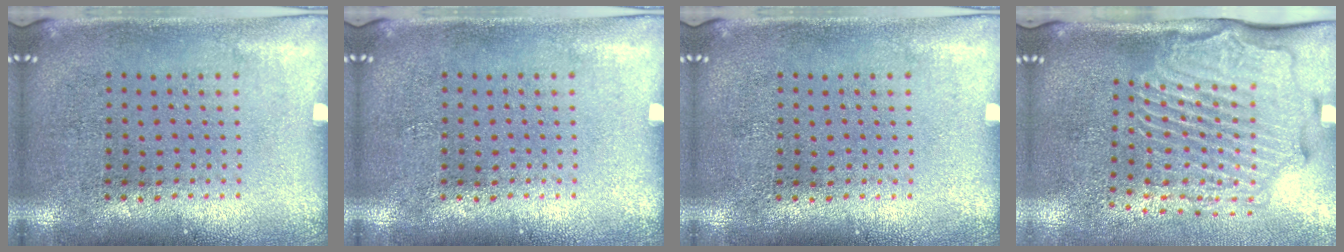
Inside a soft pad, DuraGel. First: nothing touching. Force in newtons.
{"total": 0.0}
{"total": 0.0}
{"total": 2.7, "press": 2.2, "slide": 1.7}